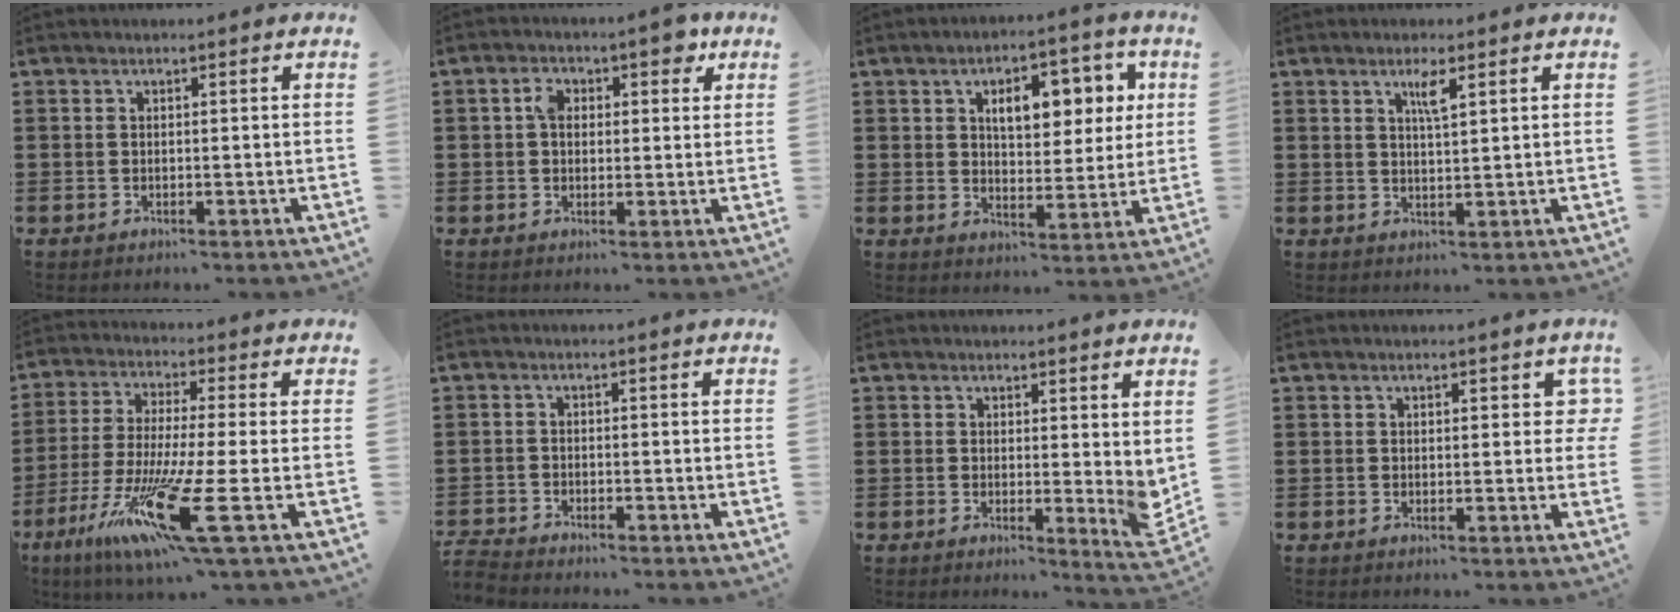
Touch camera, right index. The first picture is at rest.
{"total": 5.1, "force": [1.8, 2.9, 3.8], "torque": [-0.063, 0.004, 0.023]}
{"total": 7.9, "force": [3.1, 4.2, 5.9], "torque": [-0.090, -0.001, 0.045]}
{"total": 3.0, "force": [1.6, 0.3, 2.5], "torque": [-0.045, -0.002, 0.024]}
{"total": 16.6, "force": [-7.7, 1.0, 14.7], "torque": [-0.295, -0.012, -0.129]}
{"total": 2.0, "force": [-2.0, 0.0, 0.0], "torque": [-0.012, -0.004, -0.045]}
{"total": 2.8, "force": [1.1, 0.9, 2.4], "torque": [-0.033, -0.005, 0.019]}
{"total": 2.6, "force": [1.0, 1.7, 1.8], "torque": [-0.015, 0.000, 0.012]}